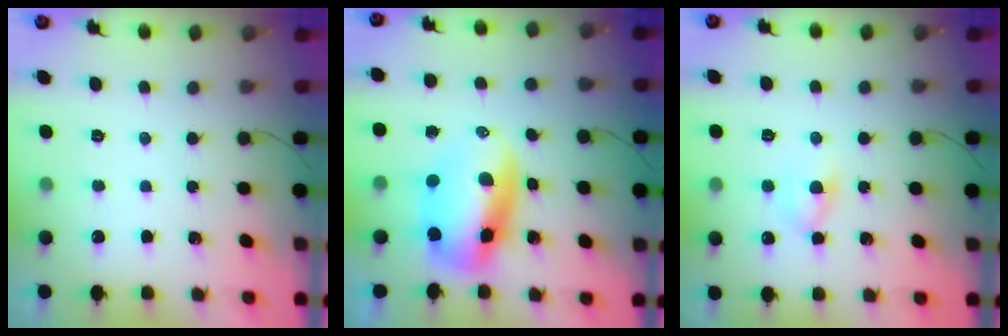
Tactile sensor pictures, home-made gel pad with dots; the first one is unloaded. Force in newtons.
{"total": 9.8, "press": 9.5, "slide": 2.5}
{"total": 5.1, "press": 4.9, "slide": 1.5}